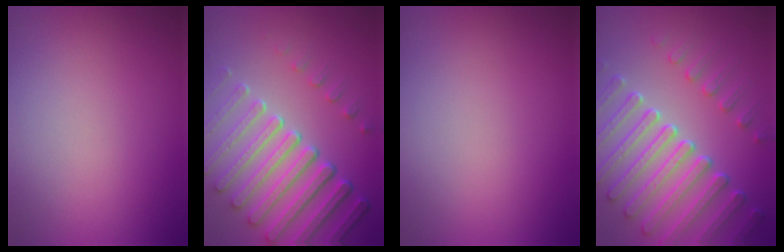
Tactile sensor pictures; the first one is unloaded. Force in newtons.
{"total": 7.6, "press": 5.7, "slide": 5.1}
{"total": 0.0}
{"total": 7.6, "press": 5.6, "slide": 5.1}